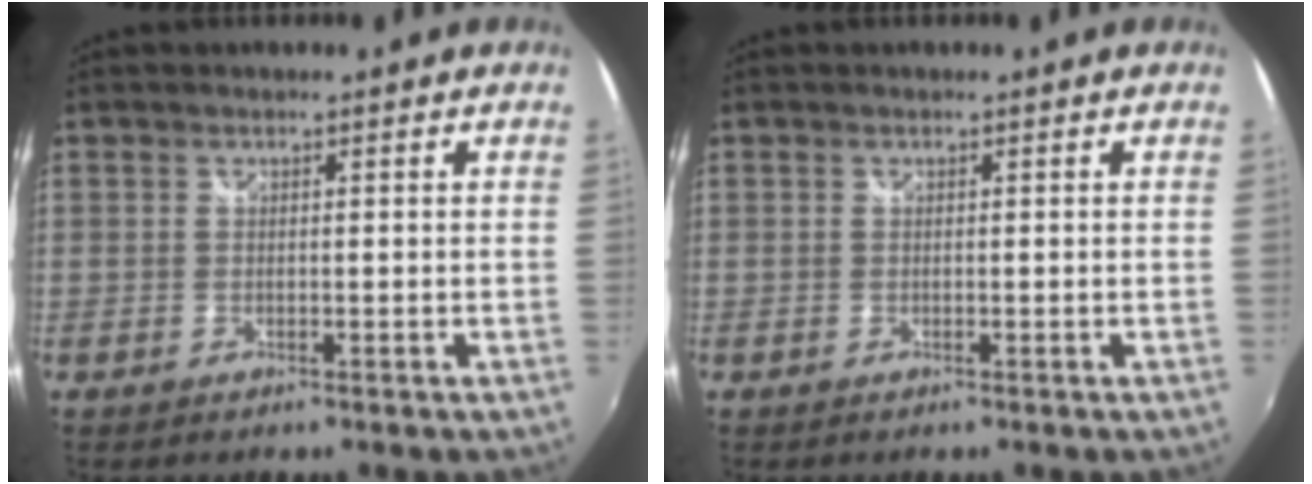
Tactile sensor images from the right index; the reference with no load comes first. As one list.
[{"total": 0.0}]